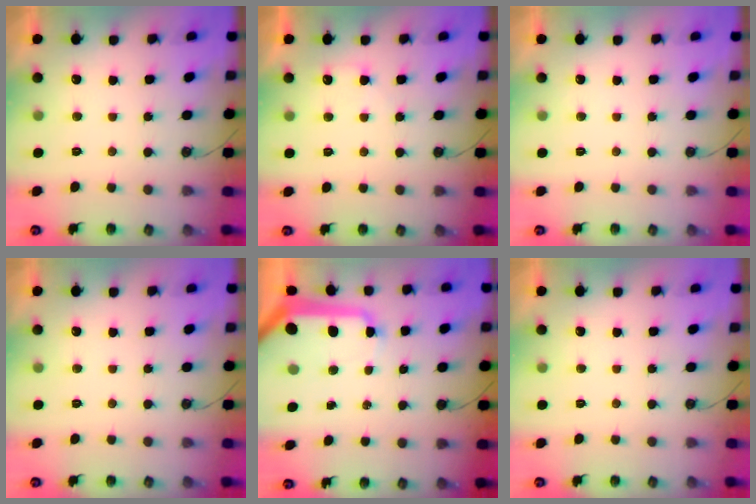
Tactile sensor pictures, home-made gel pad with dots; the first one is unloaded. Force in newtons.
{"total": 3.9, "press": 3.9, "slide": 0.6}
{"total": 0.0}
{"total": 0.0}
{"total": 14.6, "press": 14.5, "slide": 1.5}
{"total": 0.0}